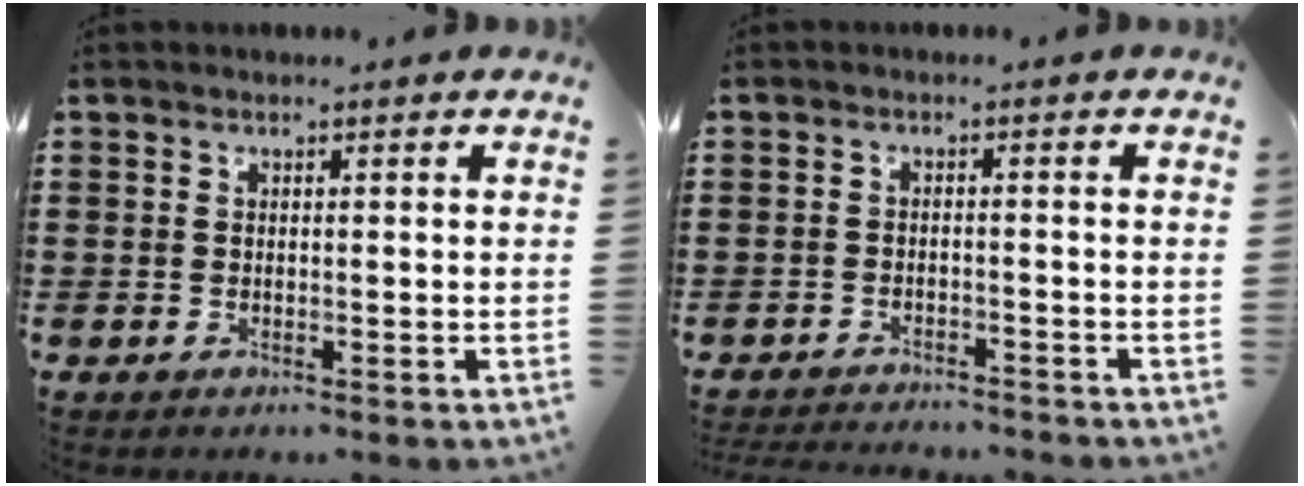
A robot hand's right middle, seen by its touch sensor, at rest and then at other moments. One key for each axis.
{"total": 2.3, "fx": -2.3, "fy": 0.0, "fz": 0.1, "tx": -0.009, "ty": -0.003, "tz": -0.047}